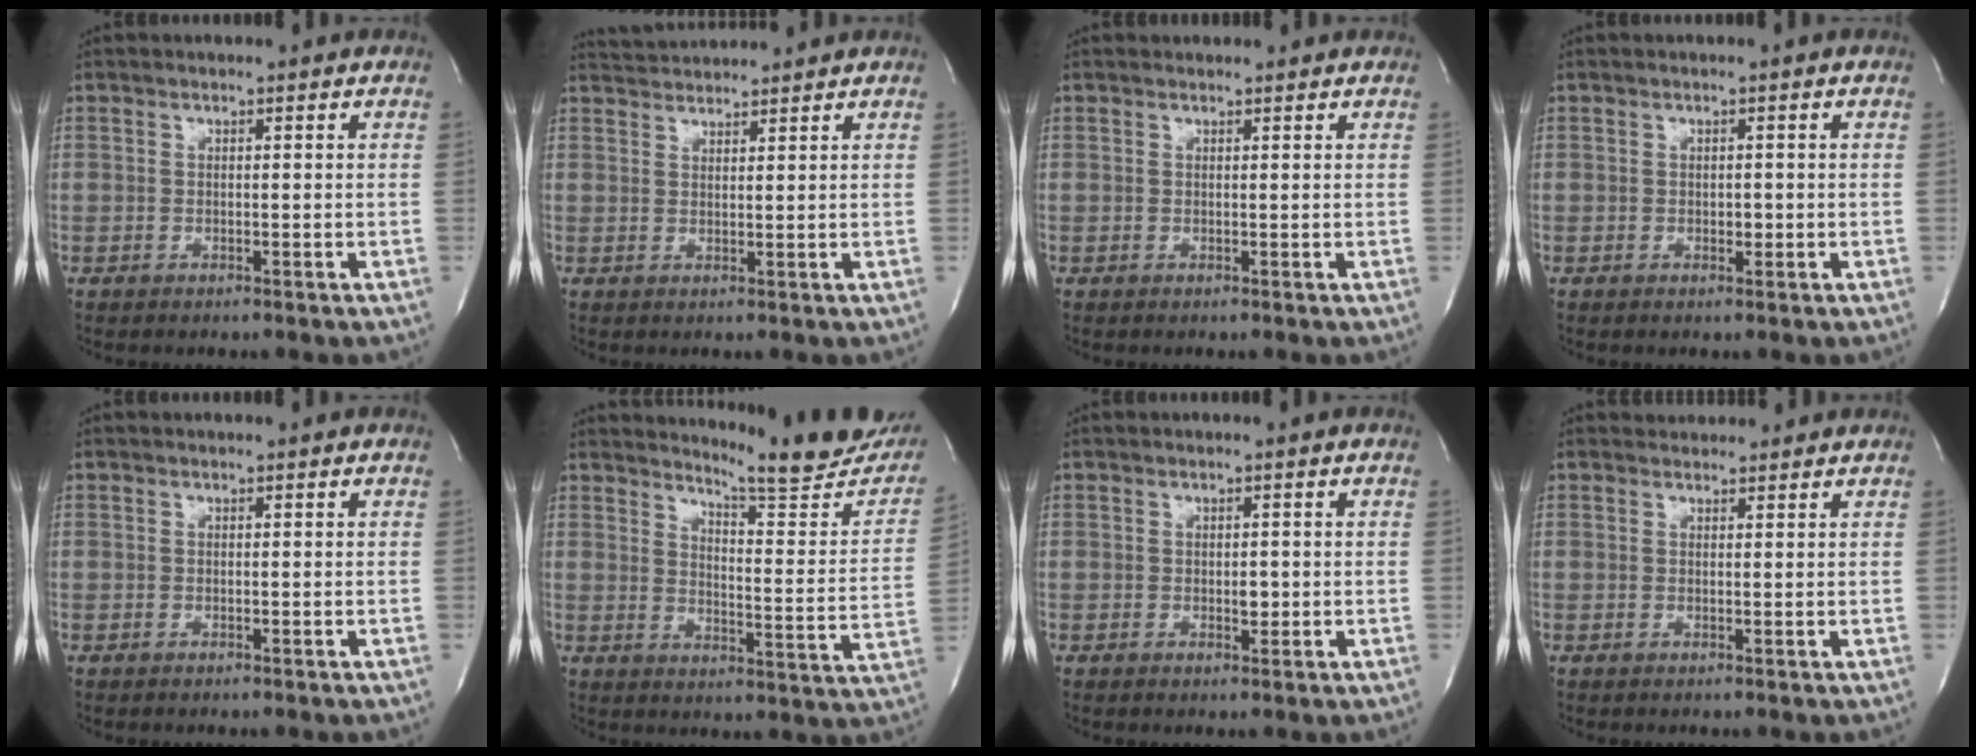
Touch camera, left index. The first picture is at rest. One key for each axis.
{"total": 4.3, "fx": 4.3, "fy": -0.1, "fz": 0.2, "tx": -0.012, "ty": 0.027, "tz": 0.077}
{"total": 1.6, "fx": 1.6, "fy": 0.3, "fz": 0.1, "tx": -0.011, "ty": 0.013, "tz": 0.021}
{"total": 0.9, "fx": -0.2, "fy": 0.6, "fz": 0.7, "tx": -0.009, "ty": 0.001, "tz": -0.001}
{"total": 0.0}
{"total": 15.8, "fx": 15.1, "fy": 0.7, "fz": 4.7, "tx": -0.066, "ty": -0.089, "tz": 0.180}
{"total": 1.4, "fx": -0.1, "fy": 0.8, "fz": 1.1, "tx": -0.015, "ty": 0.000, "tz": 0.000}
{"total": 2.8, "fx": 2.7, "fy": 0.7, "fz": 0.0, "tx": -0.006, "ty": 0.020, "tz": 0.038}